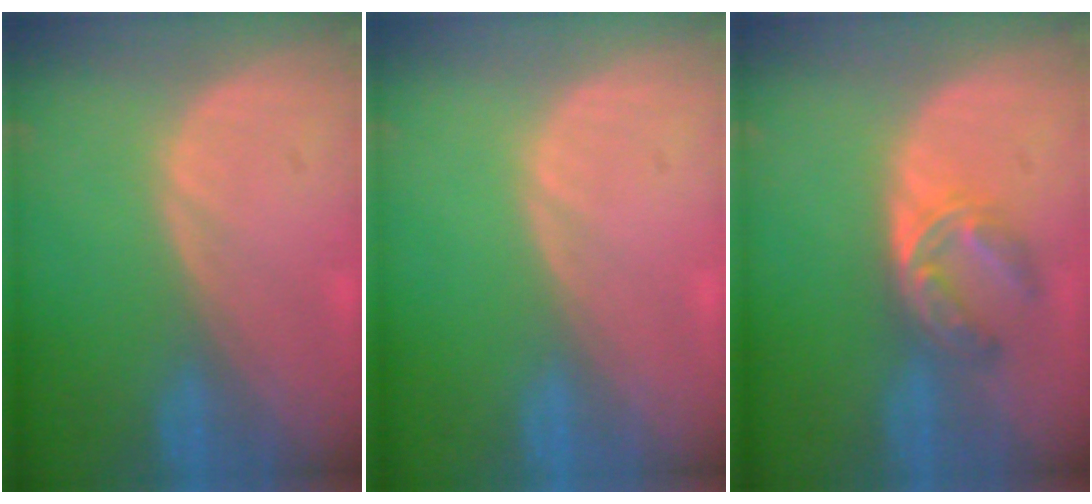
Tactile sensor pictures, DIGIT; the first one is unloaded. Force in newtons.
{"total": 0.0}
{"total": 6.0, "press": 4.9, "slide": 3.4}